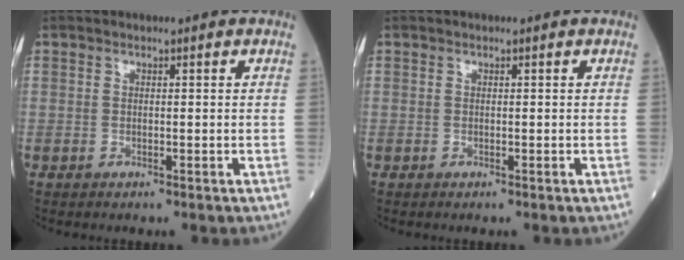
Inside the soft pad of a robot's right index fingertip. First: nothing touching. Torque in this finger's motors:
{"motor_torque": [0.01, 0.00, 0.00, 0.00]}